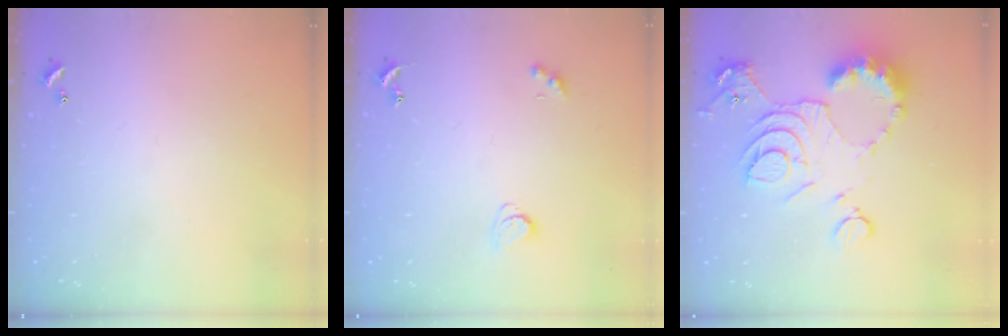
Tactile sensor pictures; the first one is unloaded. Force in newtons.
{"total": 2.3, "press": 2.2, "slide": 0.7}
{"total": 15.6, "press": 15.5, "slide": 1.4}